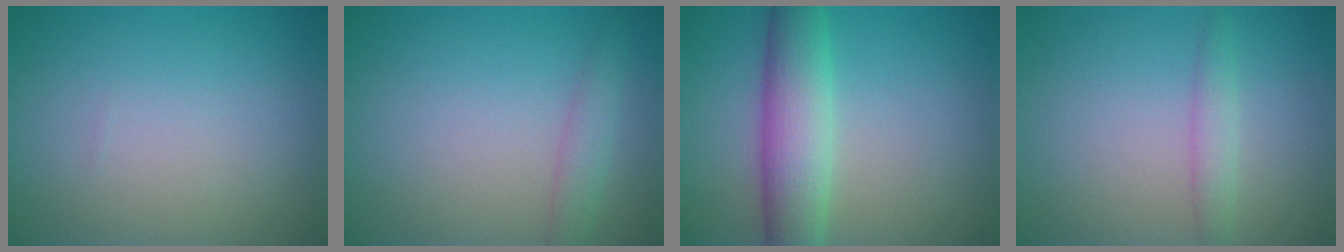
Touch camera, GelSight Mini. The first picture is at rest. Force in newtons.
{"total": 1.9, "press": 1.9, "slide": 0.1}
{"total": 6.2, "press": 6.2, "slide": 0.0}
{"total": 1.7, "press": 1.7, "slide": 0.1}